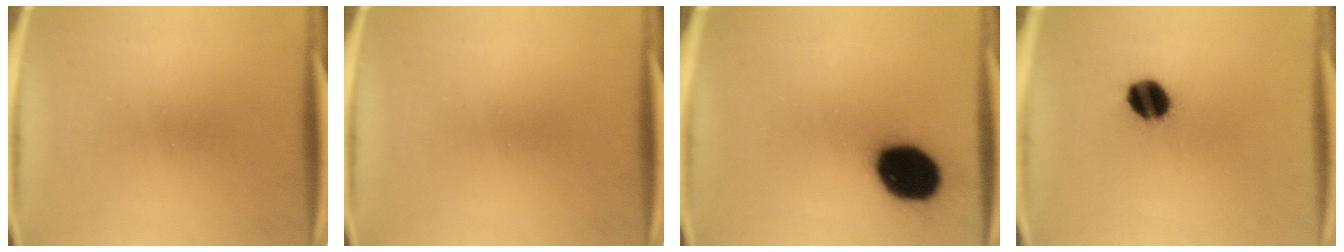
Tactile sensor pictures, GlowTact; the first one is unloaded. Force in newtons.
{"total": 0.0}
{"total": 17.6}
{"total": 9.4}